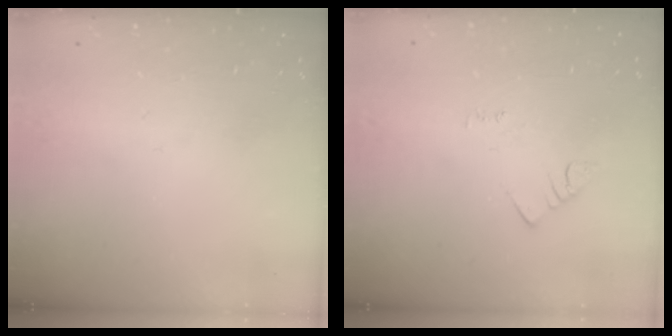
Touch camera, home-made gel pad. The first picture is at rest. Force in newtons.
{"total": 2.5, "press": 2.5, "slide": 0.4}